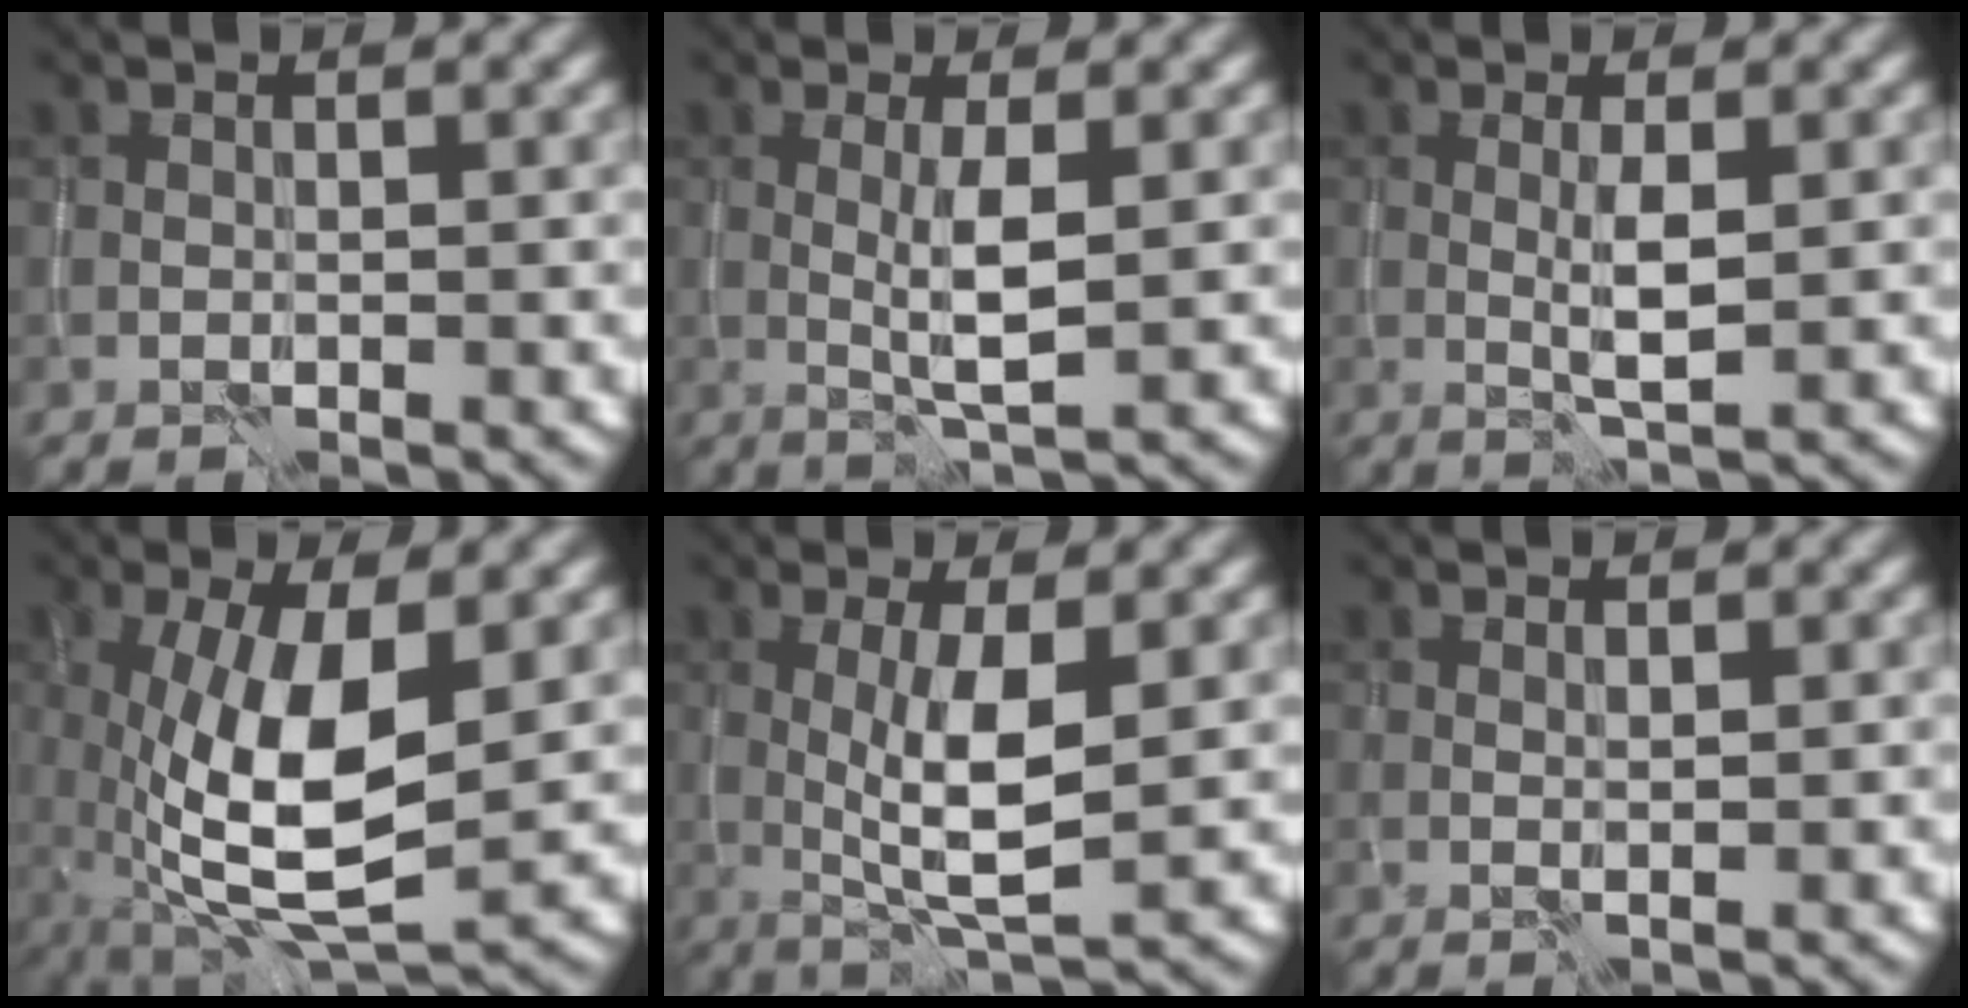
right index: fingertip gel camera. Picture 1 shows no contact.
{"total": 3.0, "force": [0.2, 0.4, 3.0], "torque": [-0.060, -0.002, 0.004]}
{"total": 2.3, "force": [0.2, 0.3, 2.2], "torque": [-0.046, -0.002, 0.005]}
{"total": 9.7, "force": [-0.4, 3.6, 9.0], "torque": [-0.180, -0.013, -0.007]}
{"total": 5.6, "force": [0.2, 1.4, 5.4], "torque": [-0.101, -0.007, 0.005]}
{"total": 0.5, "force": [0.3, -0.1, 0.4], "torque": [-0.010, -0.001, 0.004]}